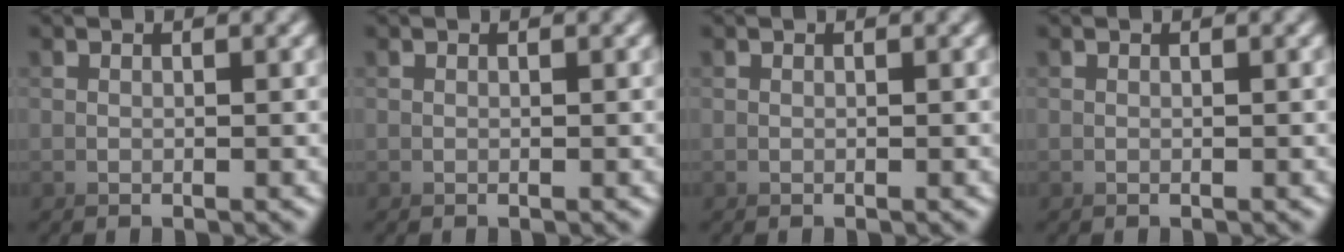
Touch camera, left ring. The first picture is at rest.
{"total": 0.0}
{"total": 0.0}
{"total": 0.0}